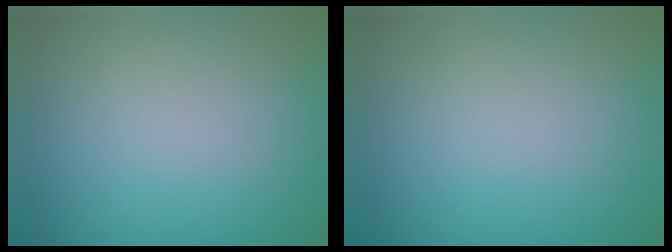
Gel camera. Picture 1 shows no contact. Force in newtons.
{"total": 0.0}